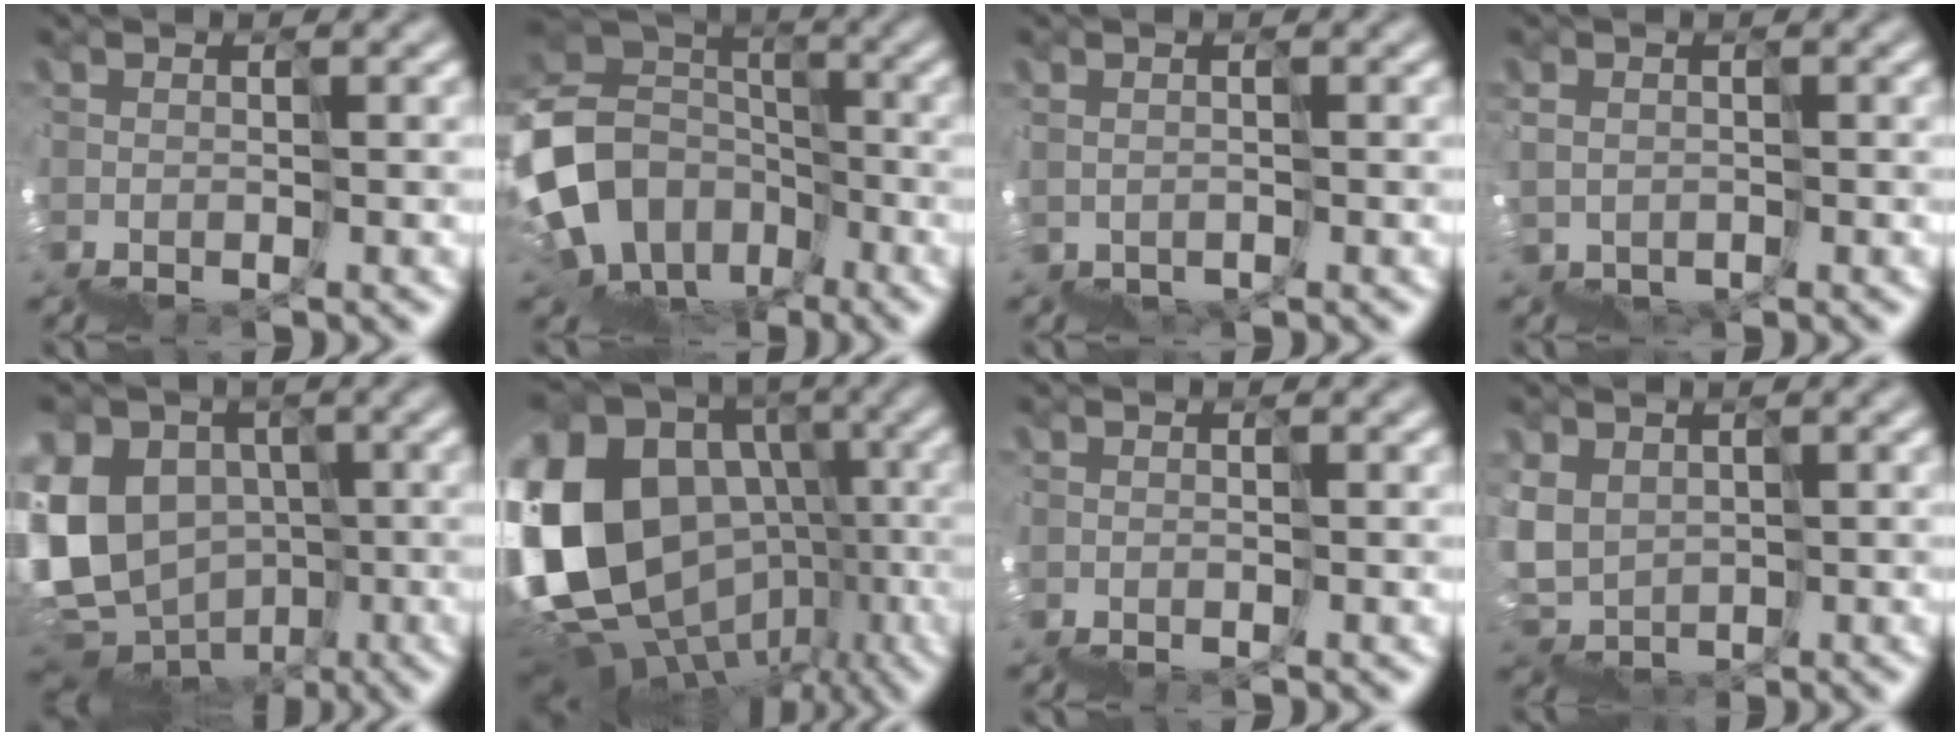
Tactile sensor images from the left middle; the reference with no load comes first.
{"total": 9.8, "force": [-1.9, 7.8, 5.7], "torque": [-0.130, 0.008, -0.034]}
{"total": 1.0, "force": [-0.3, 0.6, 0.7], "torque": [-0.014, -0.002, -0.001]}
{"total": 0.7, "force": [0.2, 0.7, 0.1], "torque": [0.004, 0.003, 0.004]}
{"total": 11.4, "force": [2.9, 9.8, 5.1], "torque": [-0.106, 0.015, 0.052]}
{"total": 16.3, "force": [1.6, 13.5, 8.9], "torque": [-0.213, 0.006, 0.064]}
{"total": 0.0}
{"total": 4.5, "force": [3.1, 3.0, 1.3], "torque": [-0.029, 0.019, 0.070]}